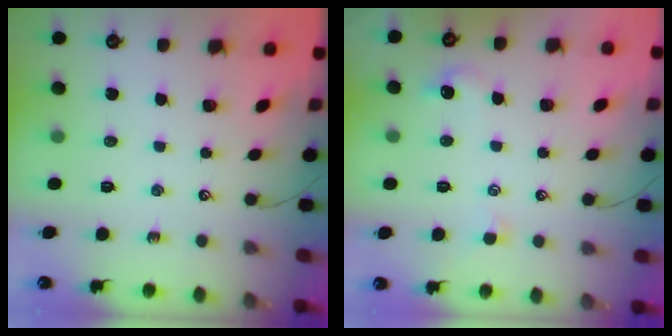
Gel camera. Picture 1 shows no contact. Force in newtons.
{"total": 1.7, "press": 1.6, "slide": 0.6}